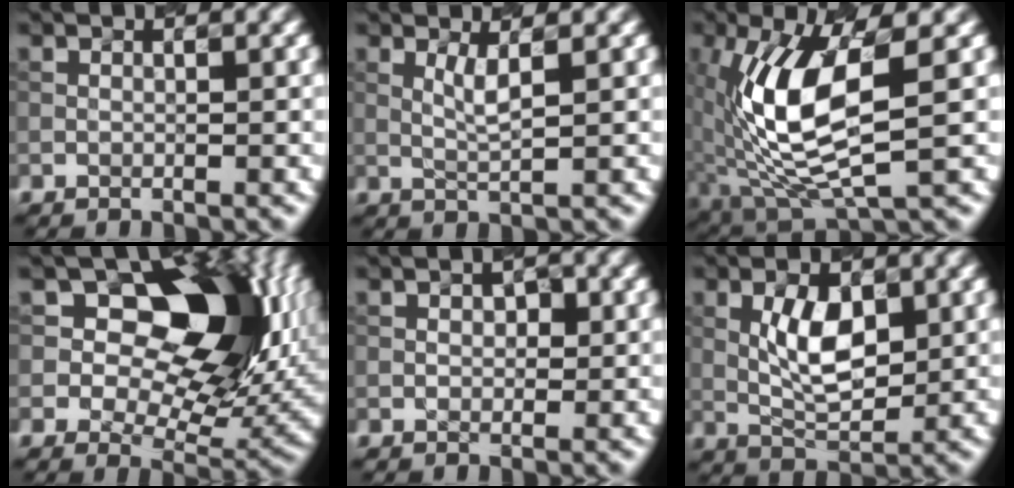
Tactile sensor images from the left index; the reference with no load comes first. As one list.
[{"total": 1.5, "force": [0.4, 0.0, 1.4], "torque": [-0.036, -0.002, 0.021]}, {"total": 8.9, "force": [0.1, 3.3, 8.3], "torque": [-0.184, 0.000, 0.016]}, {"total": 12.4, "force": [3.5, 7.9, 9.0], "torque": [-0.105, 0.010, 0.058]}, {"total": 0.8, "force": [0.2, 0.5, 0.6], "torque": [-0.009, 0.002, 0.011]}, {"total": 4.3, "force": [0.5, 2.0, 3.8], "torque": [-0.079, 0.002, 0.023]}]